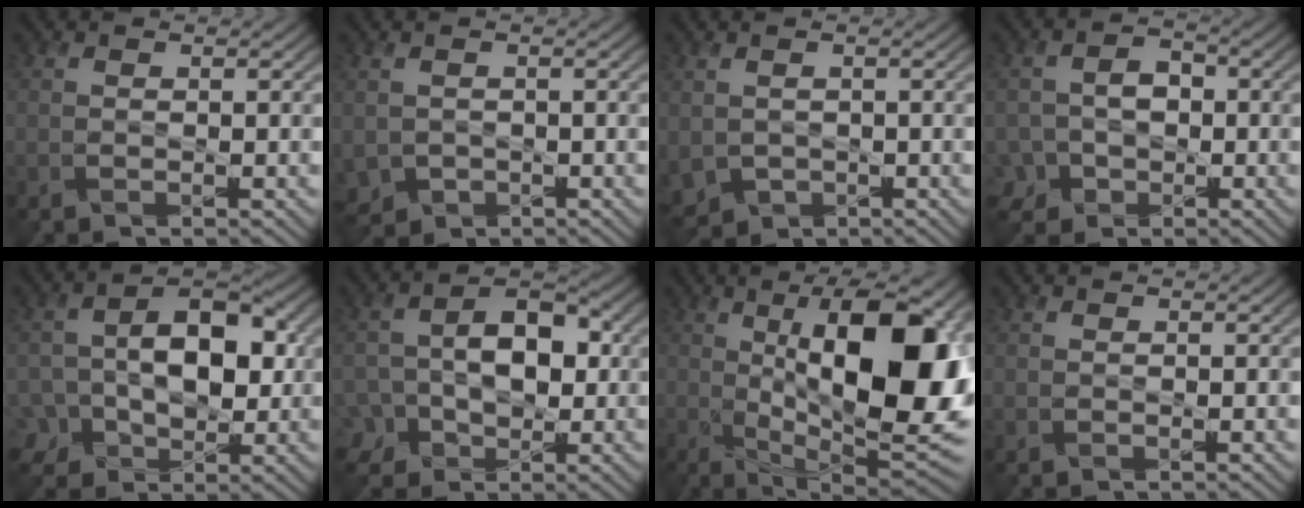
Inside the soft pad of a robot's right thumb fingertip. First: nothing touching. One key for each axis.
{"total": 2.2, "fx": -0.4, "fy": 2.1, "fz": 0.5, "tx": -0.026, "ty": -0.013, "tz": -0.006}
{"total": 2.6, "fx": -0.4, "fy": 2.2, "fz": 1.2, "tx": -0.046, "ty": -0.011, "tz": -0.007}
{"total": 5.3, "fx": -2.0, "fy": 4.4, "fz": 2.1, "tx": -0.033, "ty": 0.001, "tz": -0.041}
{"total": 9.5, "fx": -0.6, "fy": 6.6, "fz": 6.8, "tx": -0.103, "ty": 0.012, "tz": -0.019}
{"total": 7.9, "fx": -1.1, "fy": 5.8, "fz": 5.3, "tx": -0.080, "ty": 0.010, "tz": -0.025}
{"total": 15.6, "fx": 1.2, "fy": 6.0, "fz": 14.4, "tx": -0.214, "ty": -0.001, "tz": 0.021}
{"total": 0.0}